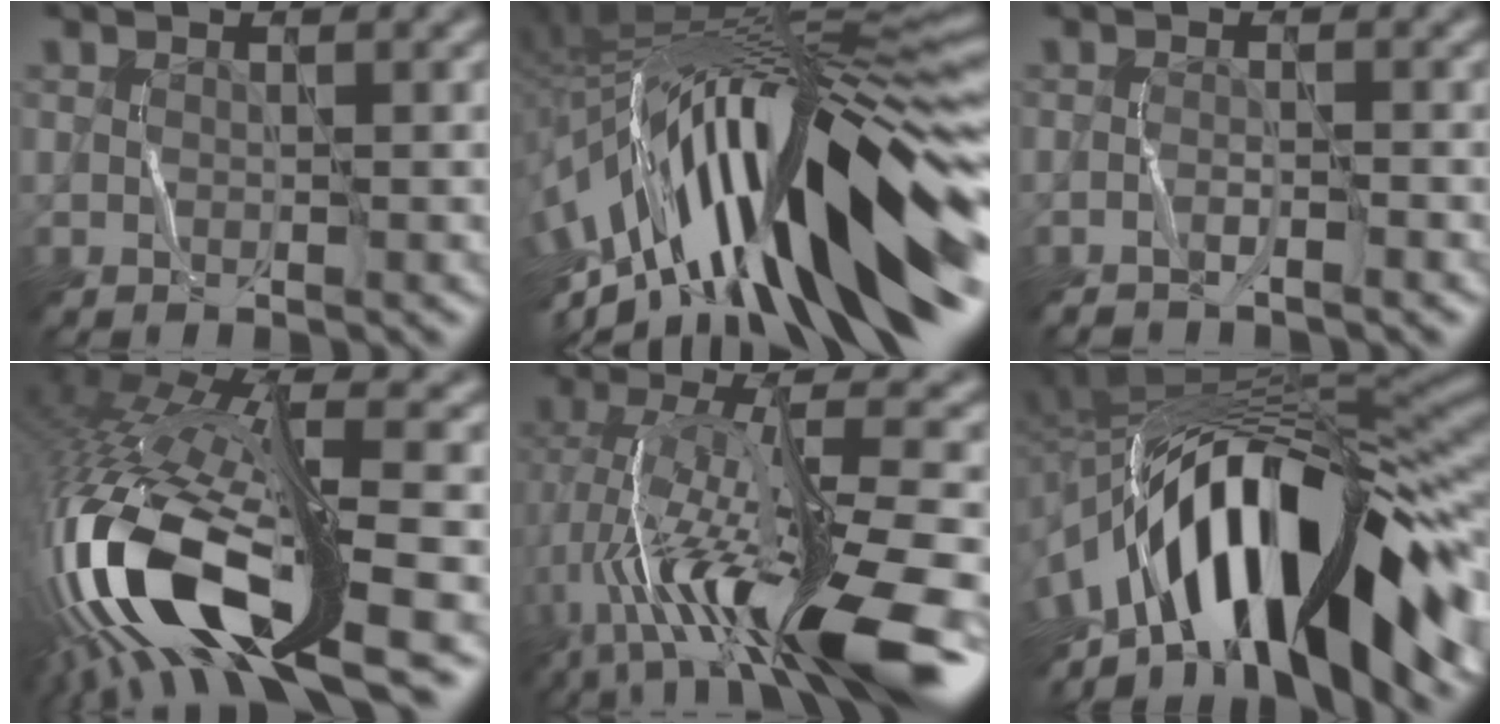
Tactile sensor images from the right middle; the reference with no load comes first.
{"total": 17.2, "force": [-3.8, 5.4, 15.9], "torque": [-0.271, 0.039, -0.077]}
{"total": 1.3, "force": [-1.2, 0.0, 0.5], "torque": [-0.012, 0.001, -0.024]}
{"total": 17.6, "force": [-5.4, 6.2, 15.6], "torque": [-0.341, -0.011, -0.087]}
{"total": 13.3, "force": [-5.5, 3.3, 11.7], "torque": [-0.203, 0.003, -0.086]}
{"total": 15.1, "force": [-5.8, 6.1, 12.6], "torque": [-0.195, 0.014, -0.098]}